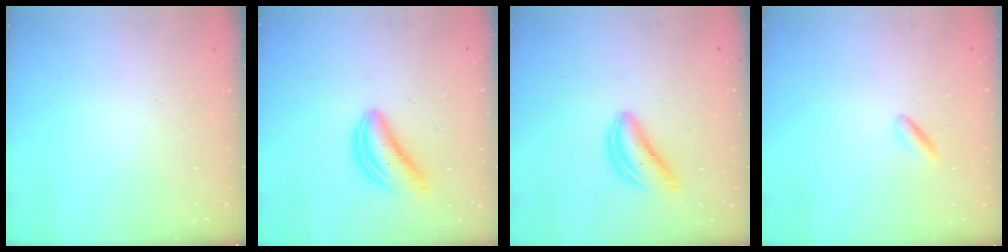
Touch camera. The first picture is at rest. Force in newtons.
{"total": 6.2, "press": 6.2, "slide": 1.1}
{"total": 6.1, "press": 6.0, "slide": 0.8}
{"total": 1.3, "press": 1.1, "slide": 0.8}